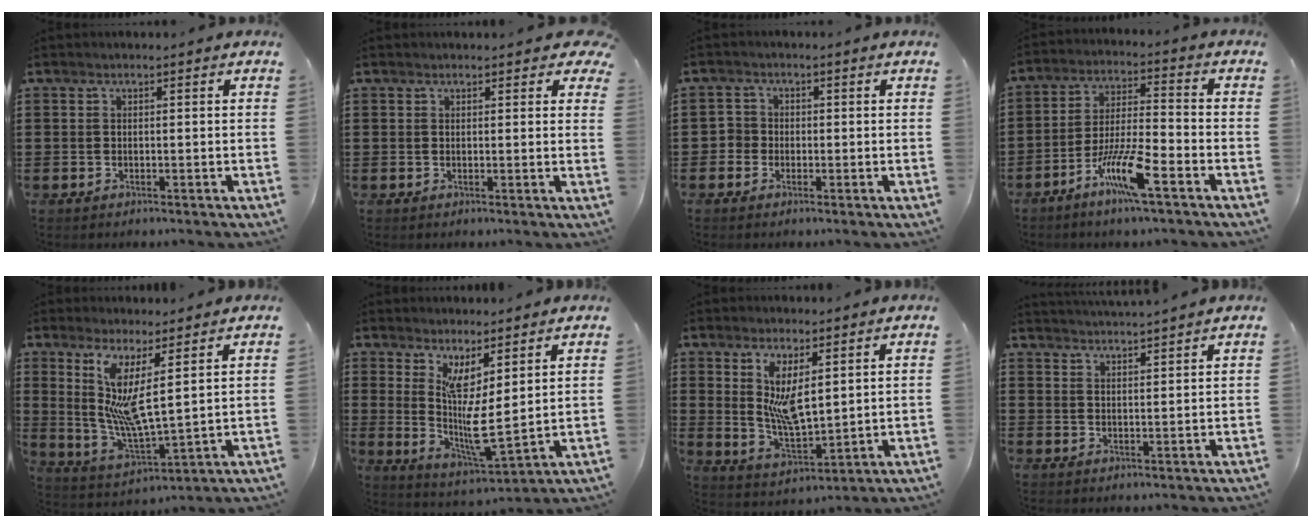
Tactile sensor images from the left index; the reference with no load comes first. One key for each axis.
{"total": 1.5, "fx": 1.1, "fy": 1.0, "fz": 0.3, "tx": -0.004, "ty": 0.005, "tz": 0.020}
{"total": 2.1, "fx": -0.6, "fy": 2.0, "fz": 0.1, "tx": -0.012, "ty": 0.005, "tz": -0.016}
{"total": 9.4, "fx": -5.9, "fy": 1.3, "fz": 7.2, "tx": -0.155, "ty": -0.001, "tz": -0.116}
{"total": 7.7, "fx": 3.9, "fy": 0.9, "fz": 6.5, "tx": -0.154, "ty": -0.040, "tz": 0.063}
{"total": 6.4, "fx": 2.4, "fy": 1.3, "fz": 5.8, "tx": -0.126, "ty": -0.037, "tz": 0.036}
{"total": 7.2, "fx": 2.8, "fy": 3.0, "fz": 6.0, "tx": -0.121, "ty": -0.010, "tz": 0.047}
{"total": 2.8, "fx": 2.7, "fy": -0.6, "fz": -0.2, "tx": -0.005, "ty": -0.014, "tz": 0.051}